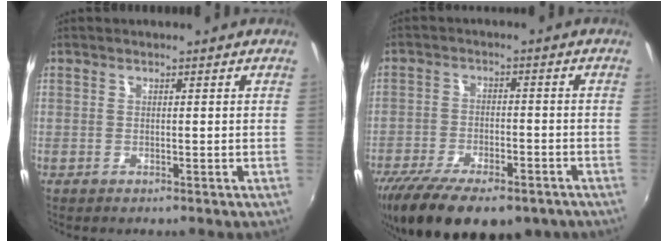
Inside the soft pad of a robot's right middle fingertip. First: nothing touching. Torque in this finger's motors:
{"motor_torque": [1.09, -1.05, 0.49, 0.21]}